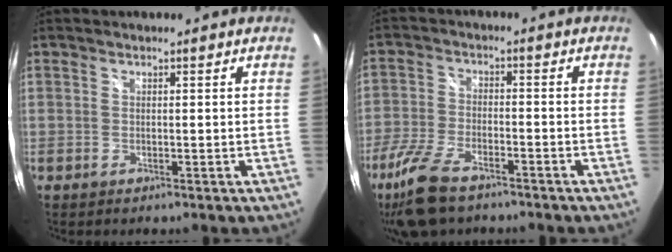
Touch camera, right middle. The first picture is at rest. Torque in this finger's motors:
{"motor_torque": [1.08, -1.06, 0.17, 0.10]}